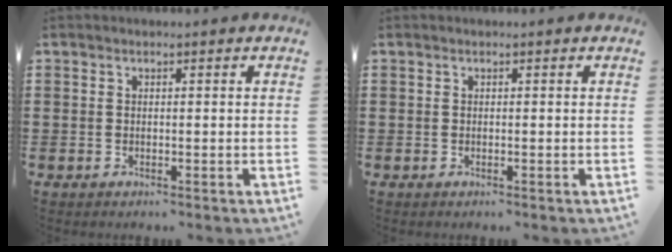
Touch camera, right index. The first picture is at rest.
{"total": 0.0}